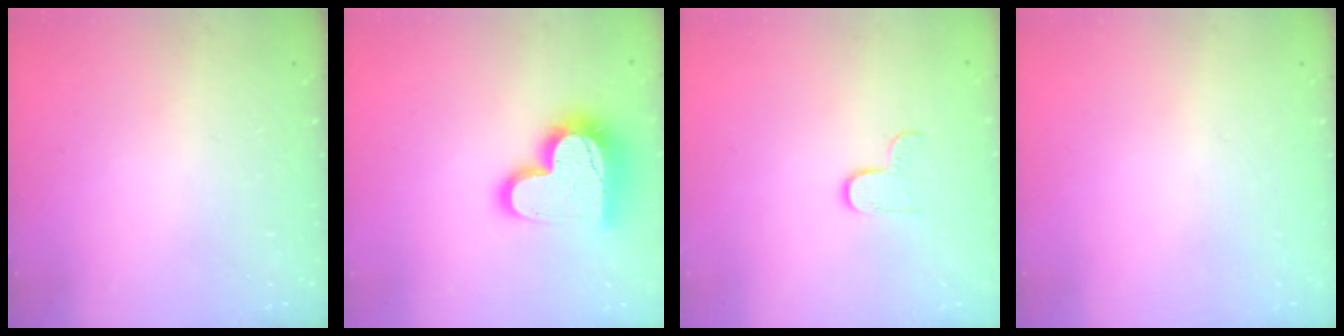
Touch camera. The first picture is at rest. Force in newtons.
{"total": 17.7, "press": 17.7, "slide": 1.5}
{"total": 4.7, "press": 4.7, "slide": 0.4}
{"total": 0.0}